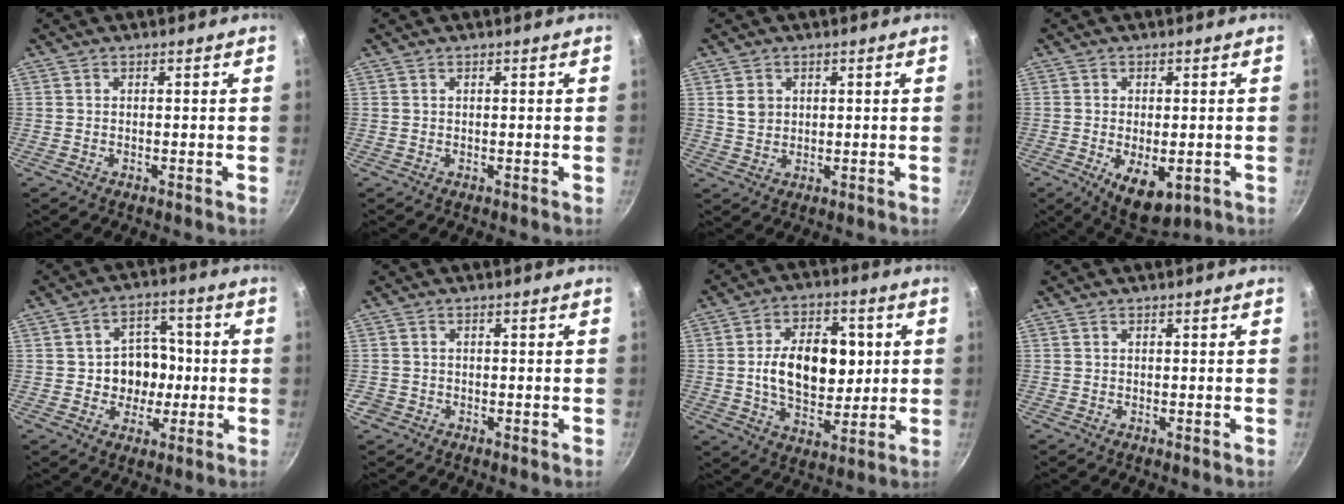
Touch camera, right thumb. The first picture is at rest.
{"total": 0.0}
{"total": 3.3, "force": [1.0, 2.7, 1.6], "torque": [-0.016, -0.006, 0.023]}
{"total": 8.5, "force": [-2.8, 4.3, 6.8], "torque": [-0.100, -0.010, -0.032]}
{"total": 9.3, "force": [-0.8, 7.6, 5.3], "torque": [-0.031, 0.022, -0.016]}
{"total": 1.5, "force": [-0.8, 1.3, 0.1], "torque": [0.005, 0.005, -0.020]}
{"total": 15.9, "force": [1.5, 9.8, 12.3], "torque": [-0.158, 0.000, 0.026]}
{"total": 0.0}